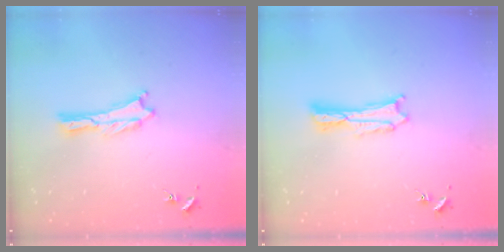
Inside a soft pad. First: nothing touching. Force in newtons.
{"total": 1.2, "press": 1.2, "slide": 0.2}